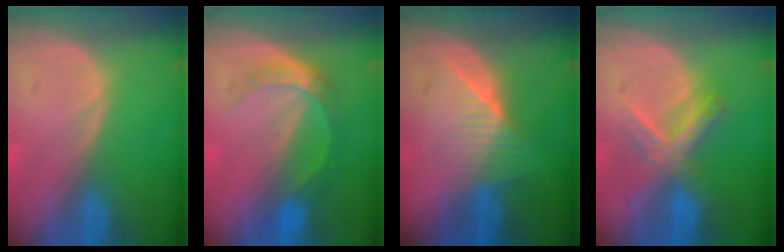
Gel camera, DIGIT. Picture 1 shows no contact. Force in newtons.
{"total": 5.1, "press": 4.6, "slide": 2.3}
{"total": 6.3, "press": 6.0, "slide": 2.1}
{"total": 6.3, "press": 6.2, "slide": 1.4}